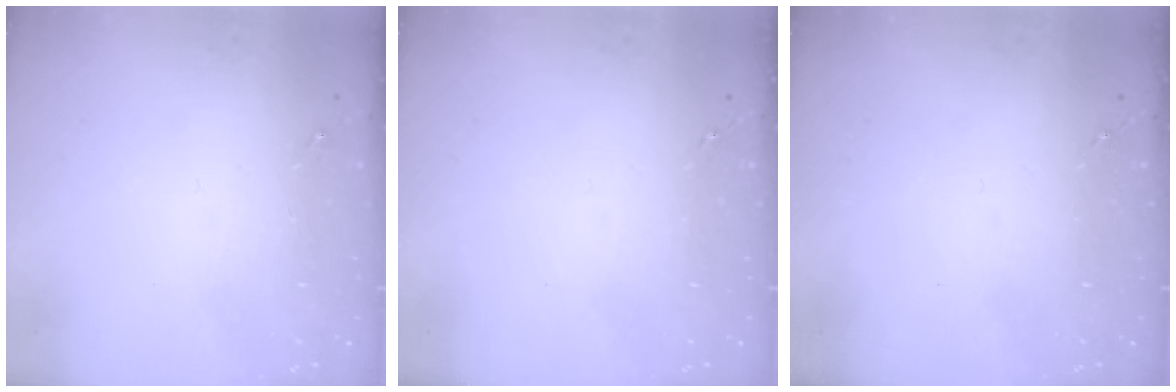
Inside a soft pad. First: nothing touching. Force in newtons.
{"total": 0.0}
{"total": 0.0}